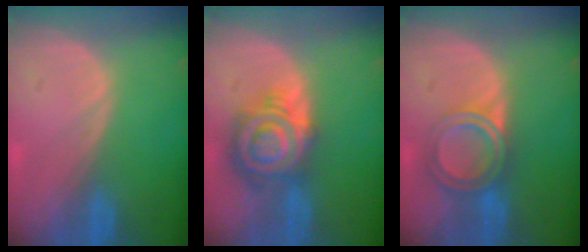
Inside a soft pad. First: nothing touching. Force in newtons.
{"total": 9.1, "press": 9.0, "slide": 0.5}
{"total": 6.4, "press": 5.4, "slide": 3.3}